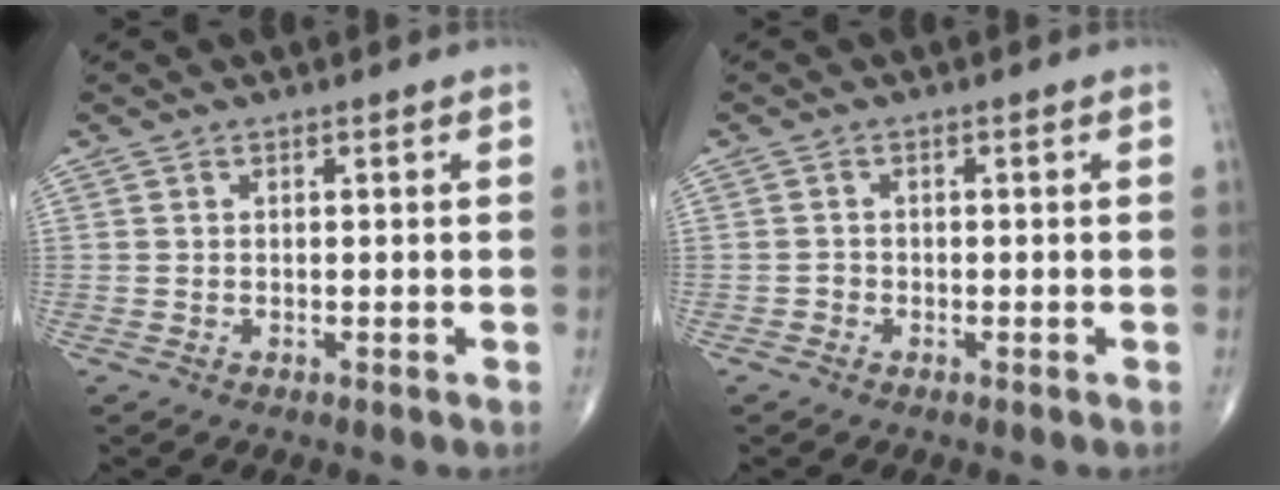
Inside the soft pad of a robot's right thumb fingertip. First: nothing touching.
{"total": 0.9, "force": [-0.5, 0.7, 0.1], "torque": [0.005, 0.004, -0.016]}